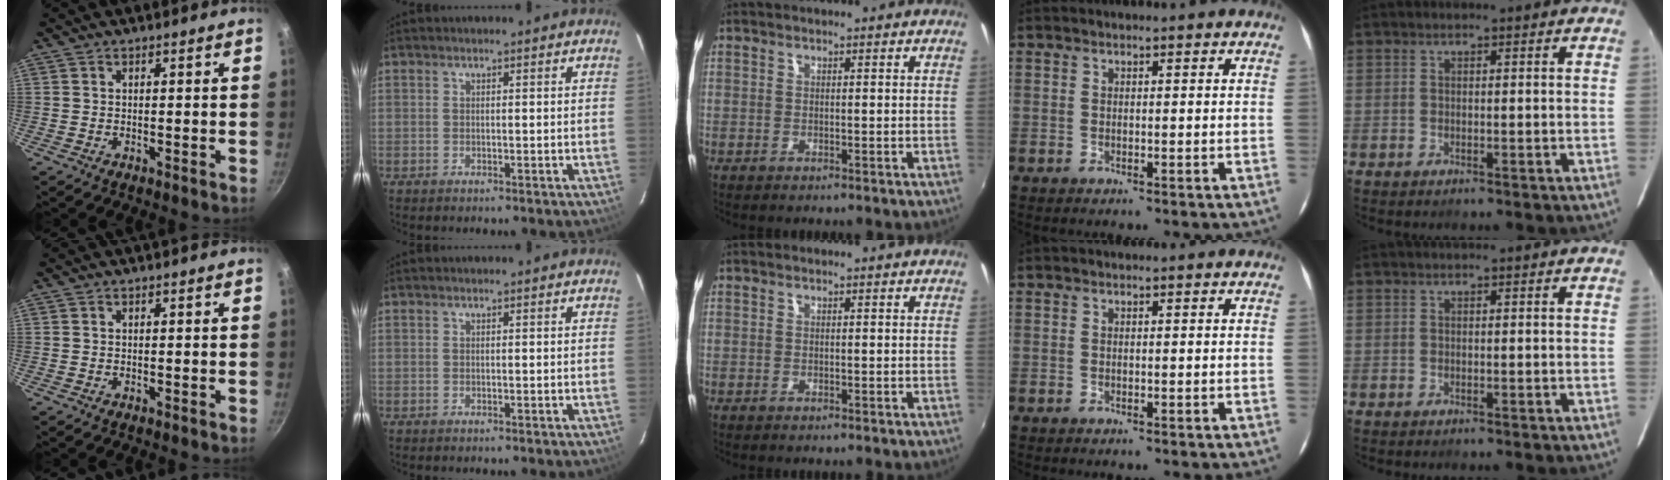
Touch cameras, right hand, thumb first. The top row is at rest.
{}